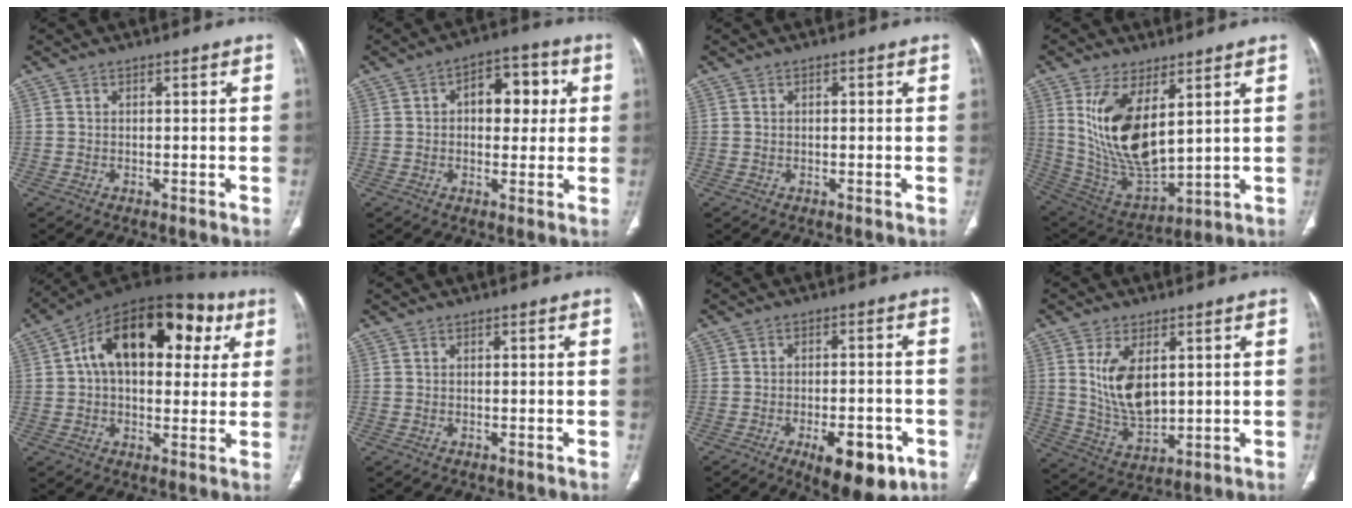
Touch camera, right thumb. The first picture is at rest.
{"total": 9.7, "force": [1.8, 5.9, 7.5], "torque": [-0.070, 0.017, 0.023]}
{"total": 0.7, "force": [0.2, 0.3, 0.6], "torque": [-0.013, 0.004, 0.006]}
{"total": 17.0, "force": [5.5, 7.9, 14.0], "torque": [-0.258, -0.028, 0.131]}
{"total": 23.1, "force": [6.8, 13.4, 17.5], "torque": [-0.234, 0.032, 0.094]}
{"total": 0.0}
{"total": 12.1, "force": [-5.6, 5.2, 9.3], "torque": [-0.111, 0.015, -0.070]}
{"total": 10.6, "force": [2.6, 5.7, 8.5], "torque": [-0.150, -0.022, 0.066]}